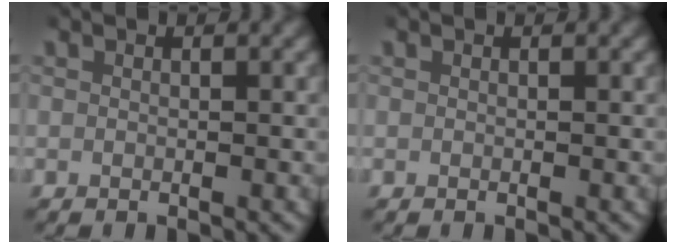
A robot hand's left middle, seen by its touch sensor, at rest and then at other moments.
{"total": 0.0}